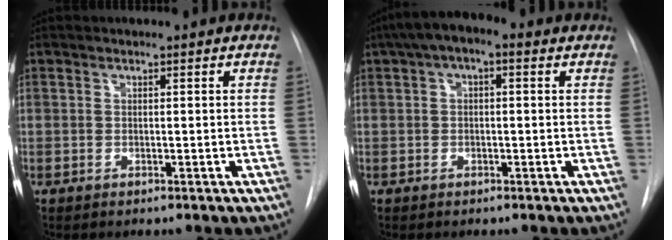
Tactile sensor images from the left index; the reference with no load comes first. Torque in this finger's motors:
{"motor_torque": [-0.97, -0.64, -0.14, 0.07]}